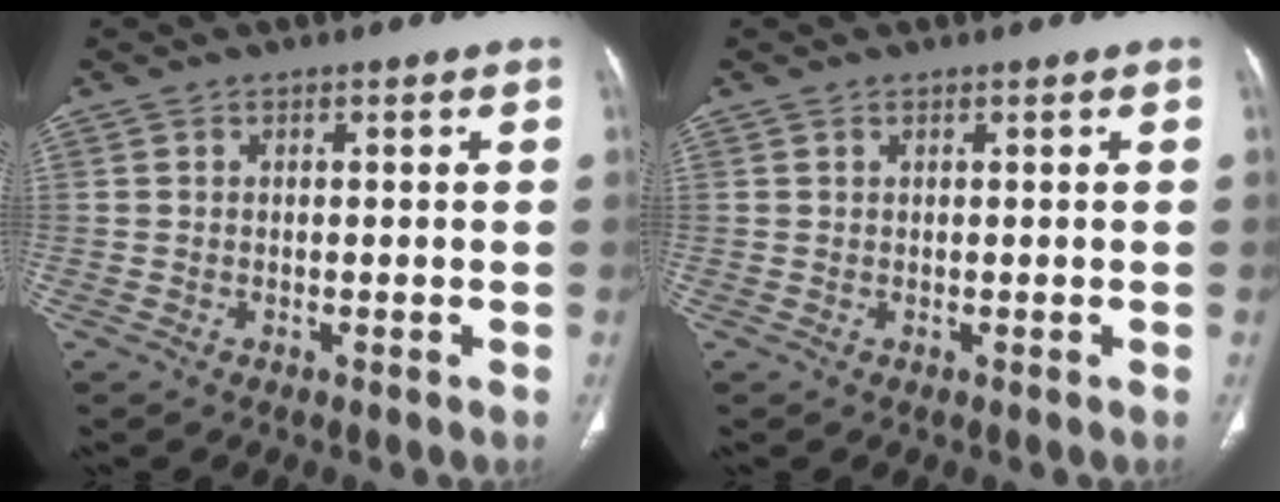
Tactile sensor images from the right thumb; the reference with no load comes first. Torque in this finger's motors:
{"motor_torque": [0.13, -0.01, 0.06, 0.18, 0.01]}